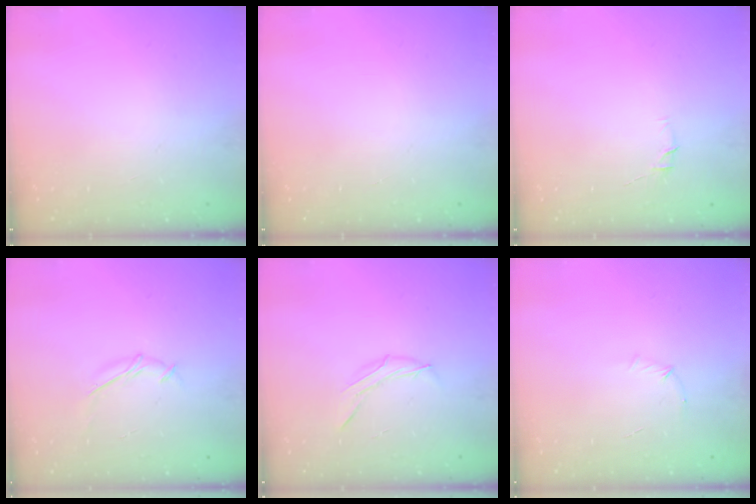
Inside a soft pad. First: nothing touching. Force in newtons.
{"total": 0.0}
{"total": 4.5, "press": 4.4, "slide": 1.0}
{"total": 5.6, "press": 5.6, "slide": 0.2}
{"total": 6.3, "press": 6.2, "slide": 1.0}
{"total": 4.9, "press": 4.7, "slide": 1.2}